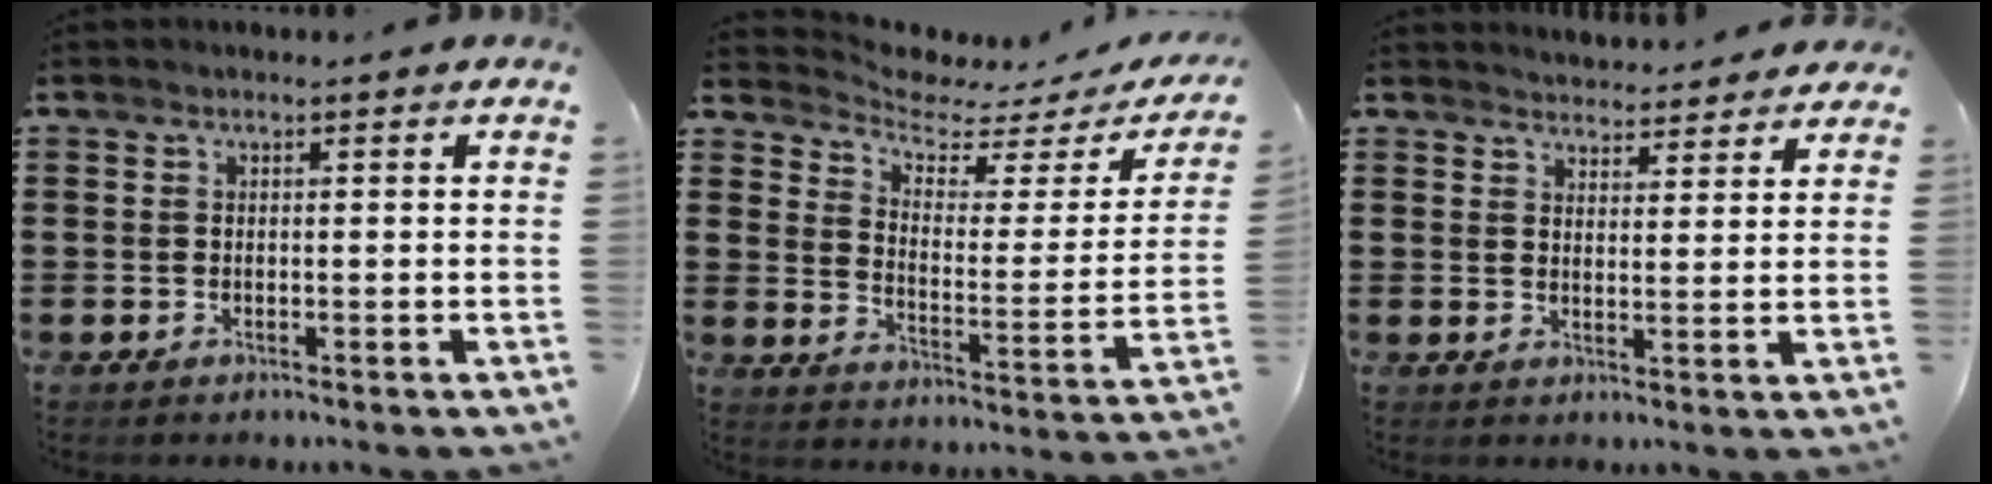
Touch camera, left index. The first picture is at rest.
{"total": 4.0, "force": [3.6, 1.2, 1.3], "torque": [-0.050, -0.029, 0.056]}
{"total": 3.5, "force": [3.4, 0.3, -0.1], "torque": [-0.010, -0.014, 0.063]}